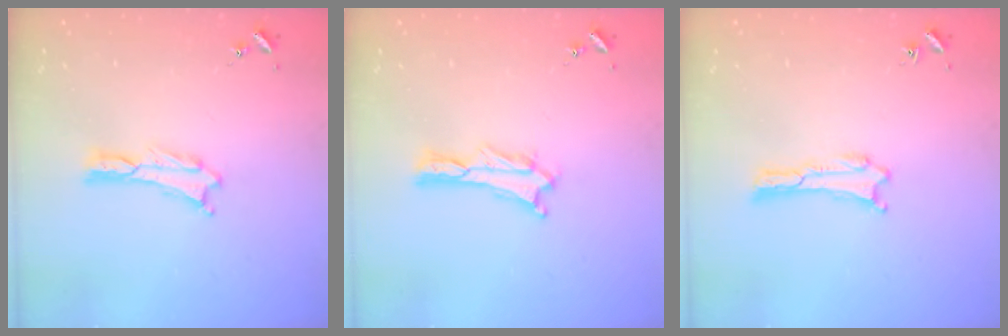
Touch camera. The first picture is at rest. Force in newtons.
{"total": 0.9, "press": 0.9, "slide": 0.2}
{"total": 0.0}